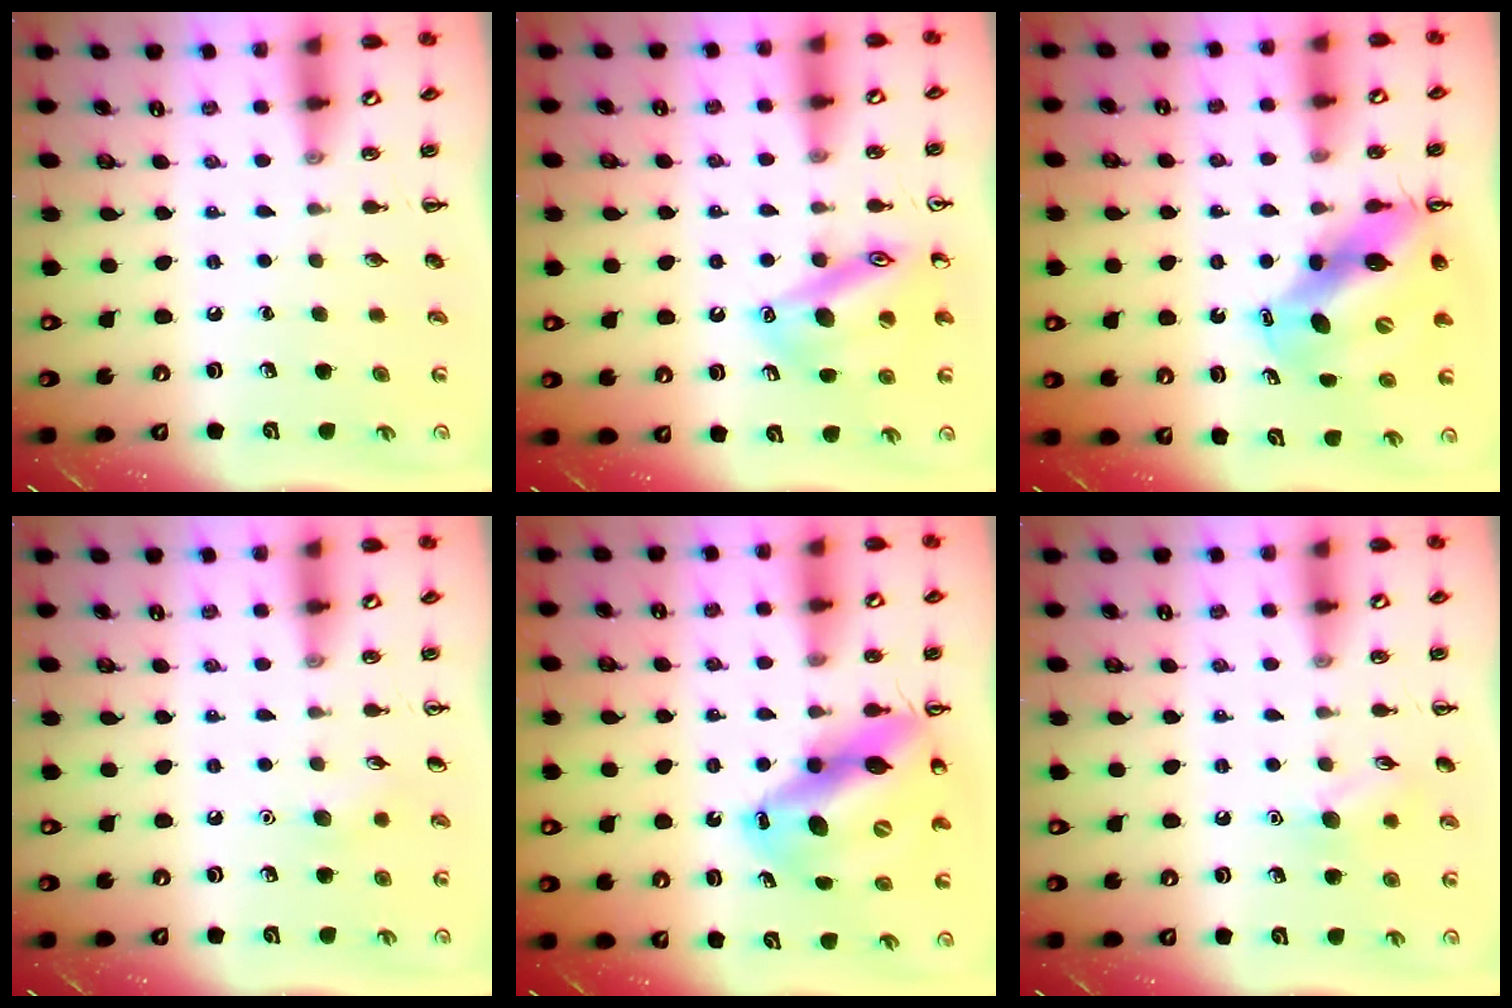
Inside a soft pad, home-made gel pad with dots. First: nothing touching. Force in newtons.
{"total": 16.8, "press": 16.7, "slide": 1.8}
{"total": 10.9, "press": 10.7, "slide": 2.5}
{"total": 5.2, "press": 4.9, "slide": 1.6}
{"total": 17.0, "press": 16.2, "slide": 5.1}
{"total": 7.8, "press": 7.6, "slide": 1.3}